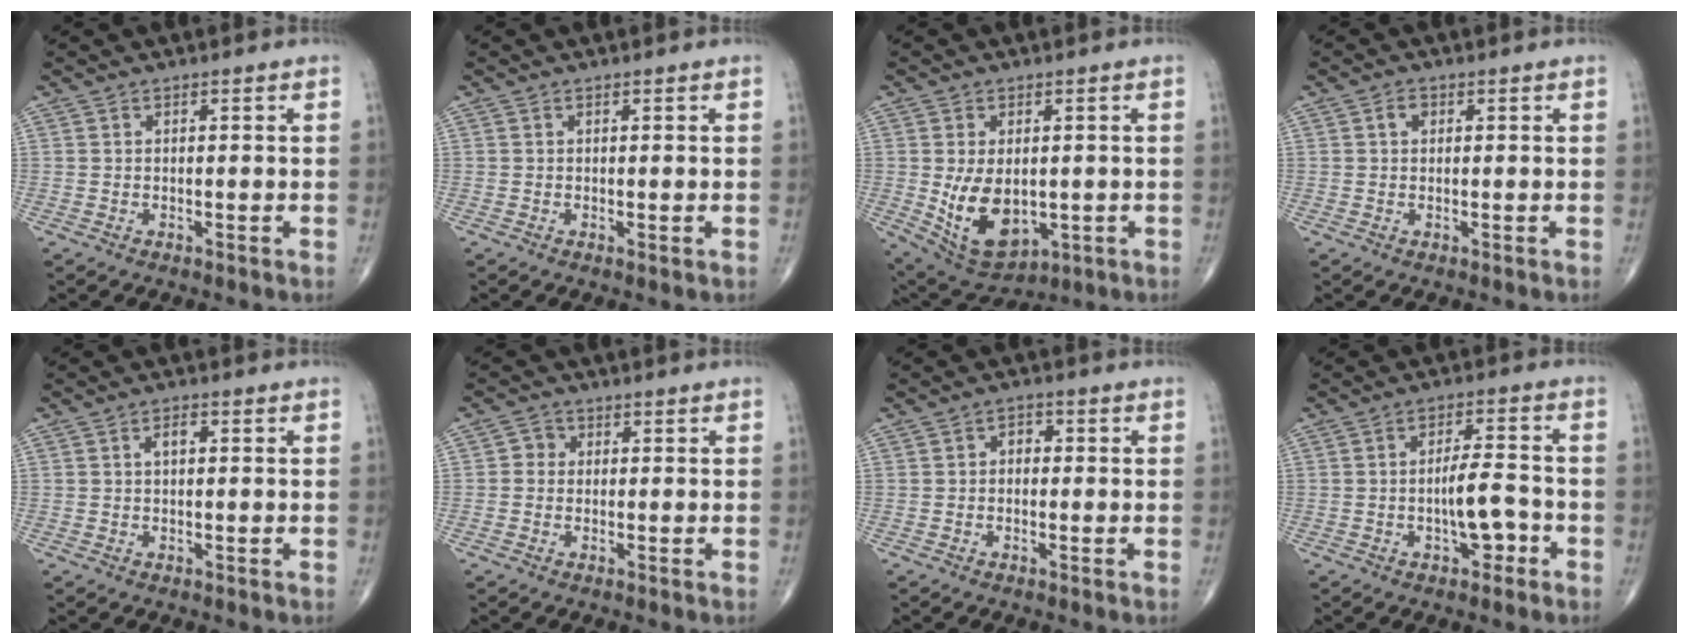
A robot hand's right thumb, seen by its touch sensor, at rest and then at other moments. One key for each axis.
{"total": 0.7, "fx": 0.0, "fy": 0.2, "fz": 0.7, "tx": -0.015, "ty": -0.004, "tz": 0.001}
{"total": 11.6, "fx": -1.3, "fy": 7.2, "fz": 9.0, "tx": -0.137, "ty": -0.009, "tz": 0.003}
{"total": 1.9, "fx": 0.6, "fy": 1.3, "fz": 1.2, "tx": -0.017, "ty": 0.004, "tz": 0.008}
{"total": 2.2, "fx": 0.4, "fy": 1.2, "fz": 1.8, "tx": -0.032, "ty": 0.007, "tz": 0.006}
{"total": 2.4, "fx": 0.1, "fy": 2.2, "fz": 0.9, "tx": 0.001, "ty": 0.006, "tz": -0.006}
{"total": 2.5, "fx": 0.0, "fy": 1.9, "fz": 1.5, "tx": -0.004, "ty": 0.010, "tz": -0.008}
{"total": 6.7, "fx": -2.2, "fy": 2.7, "fz": 5.7, "tx": -0.083, "ty": 0.024, "tz": -0.036}